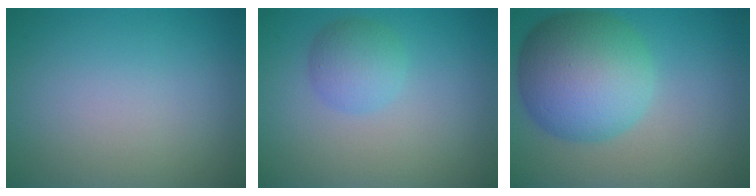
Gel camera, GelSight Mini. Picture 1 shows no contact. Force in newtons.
{"total": 2.7, "press": 2.7, "slide": 0.1}
{"total": 9.9, "press": 9.9, "slide": 0.0}